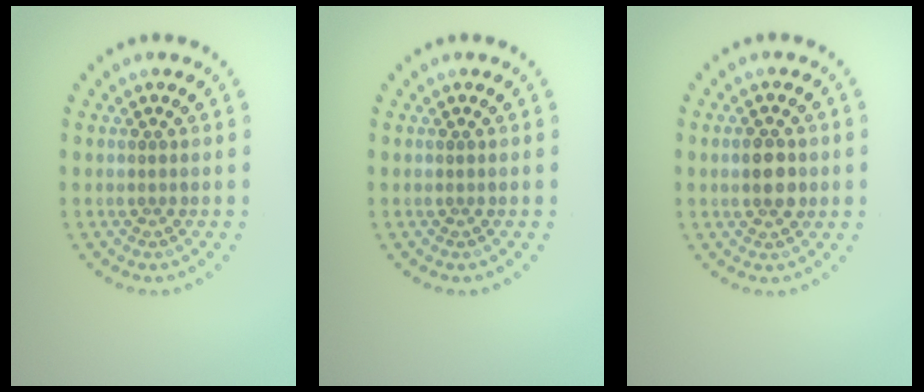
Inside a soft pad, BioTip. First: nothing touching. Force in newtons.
{"total": 0.0}
{"total": 2.8, "press": 2.8, "slide": 0.1}